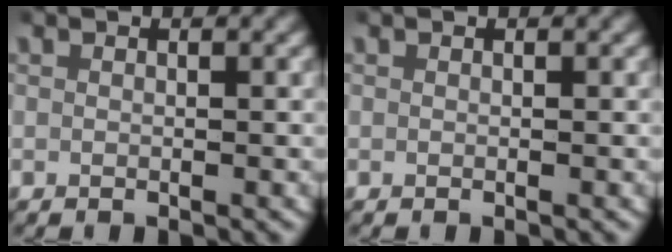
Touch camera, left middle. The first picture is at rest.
{"total": 0.0}